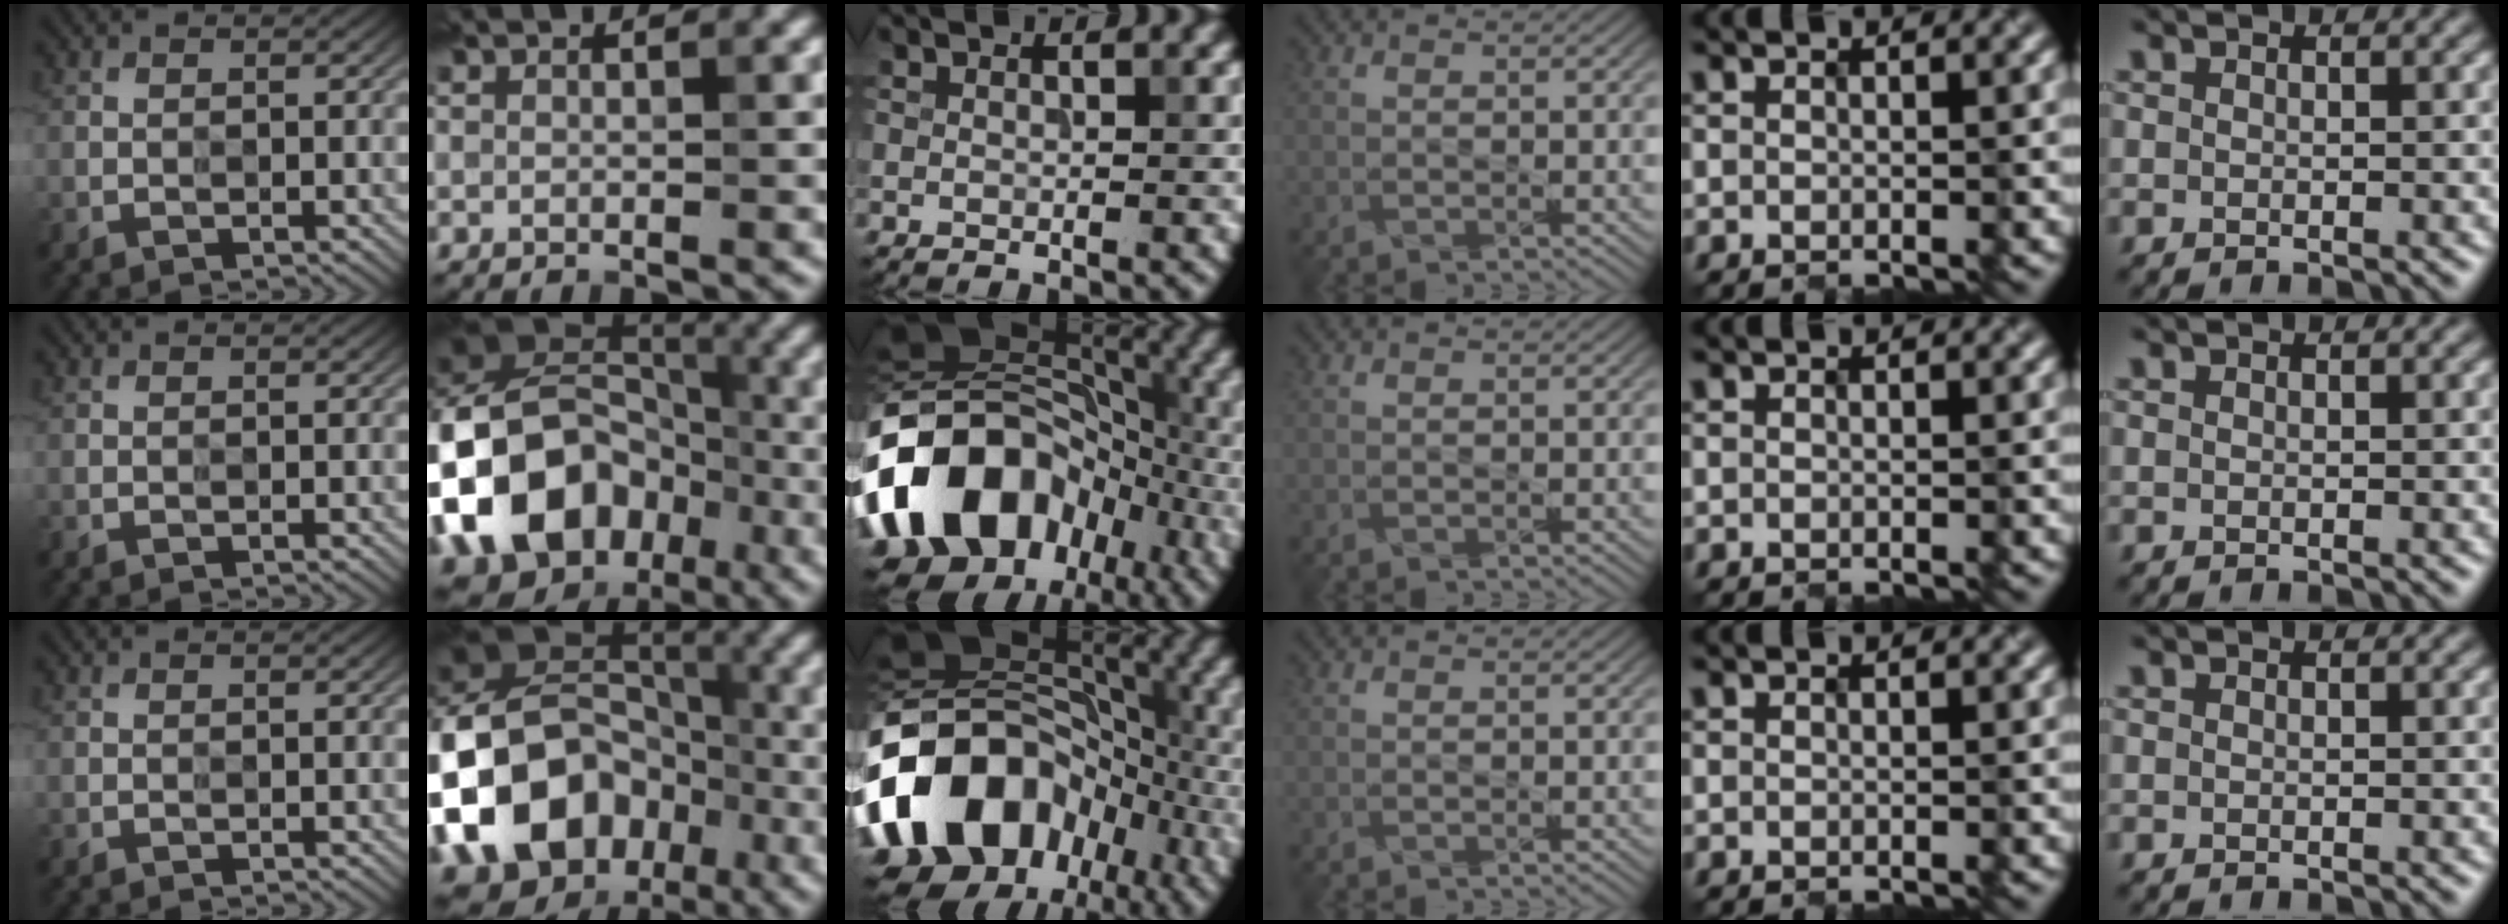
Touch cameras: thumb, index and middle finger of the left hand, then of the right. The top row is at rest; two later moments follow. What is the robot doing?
{"motion": "extract", "object": "drawer"}